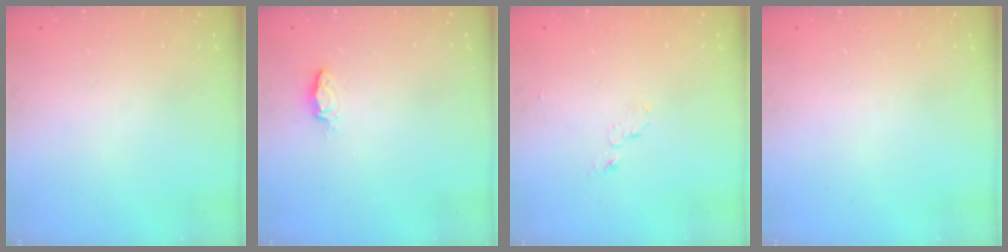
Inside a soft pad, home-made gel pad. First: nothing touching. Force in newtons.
{"total": 2.8, "press": 2.8, "slide": 0.4}
{"total": 3.7, "press": 3.6, "slide": 0.4}
{"total": 0.0}